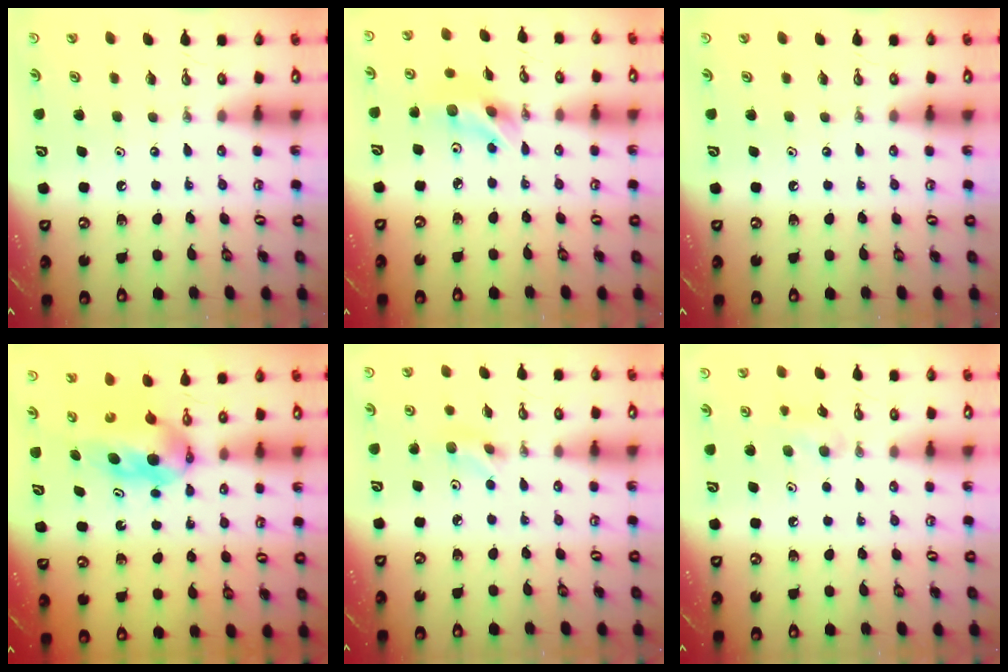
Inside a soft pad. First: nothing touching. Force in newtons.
{"total": 10.7, "press": 10.1, "slide": 3.6}
{"total": 0.0}
{"total": 6.2, "press": 5.5, "slide": 2.9}
{"total": 4.3, "press": 4.2, "slide": 0.8}
{"total": 8.2, "press": 7.4, "slide": 3.4}